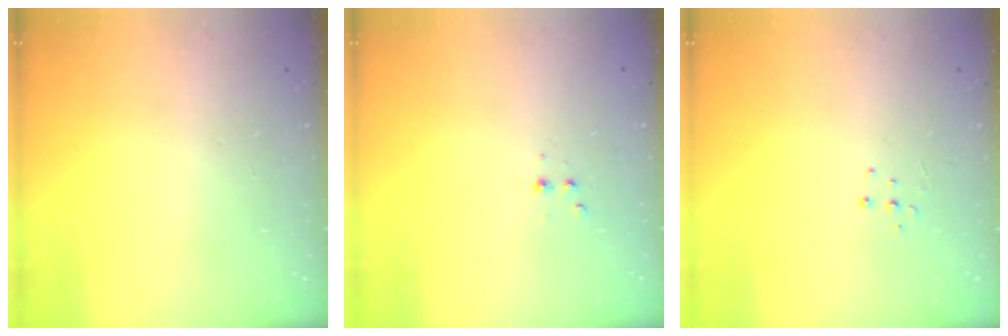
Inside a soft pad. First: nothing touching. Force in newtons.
{"total": 2.3, "press": 2.3, "slide": 0.3}
{"total": 4.3, "press": 4.3, "slide": 0.3}